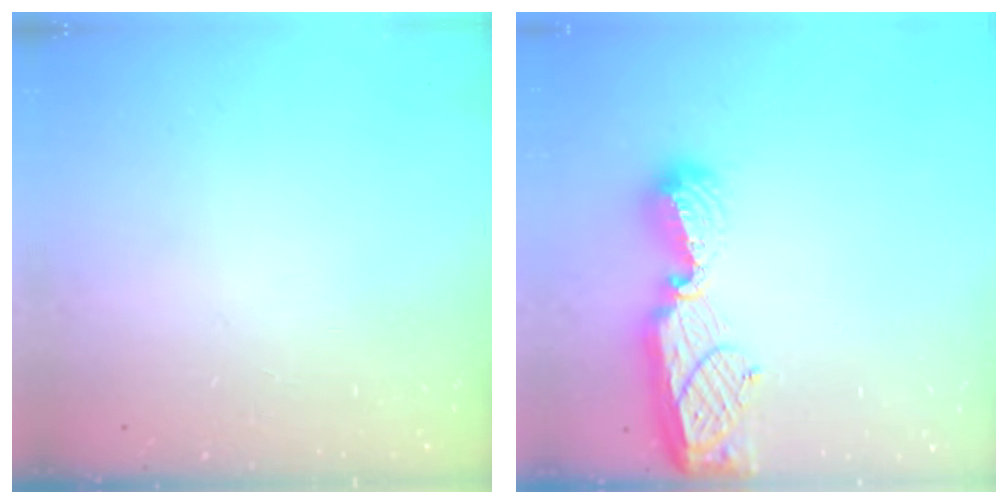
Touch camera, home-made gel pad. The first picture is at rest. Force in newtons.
{"total": 10.7, "press": 10.7, "slide": 1.0}